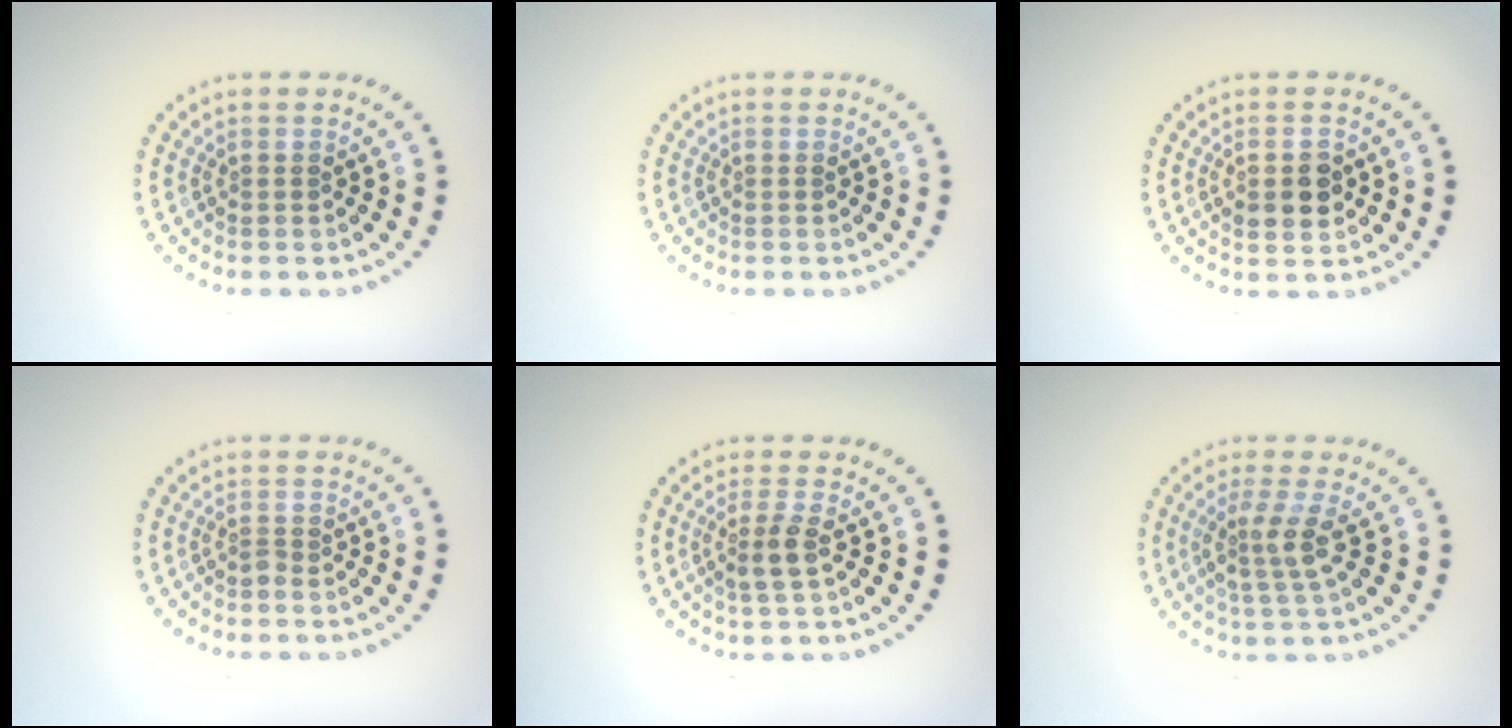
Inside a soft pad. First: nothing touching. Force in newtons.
{"total": 0.0}
{"total": 2.9, "press": 2.9, "slide": 0.3}
{"total": 0.8, "press": 0.5, "slide": 0.6}
{"total": 2.2, "press": 1.9, "slide": 1.0}
{"total": 2.8, "press": 2.2, "slide": 1.7}